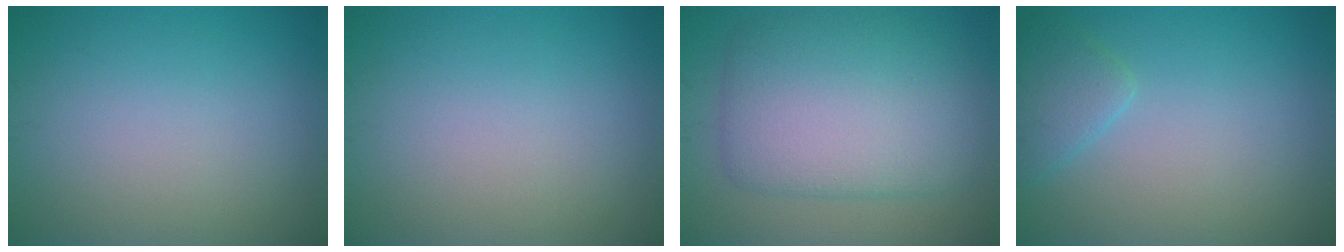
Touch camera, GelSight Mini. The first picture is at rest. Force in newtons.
{"total": 0.0}
{"total": 8.7, "press": 8.7, "slide": 0.1}
{"total": 2.1, "press": 2.1, "slide": 0.1}